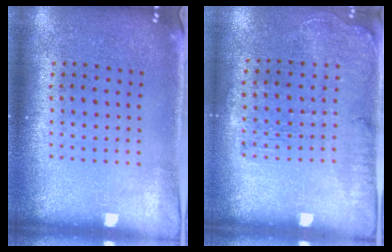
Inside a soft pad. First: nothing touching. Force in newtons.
{"total": 1.3, "press": 1.2, "slide": 0.5}